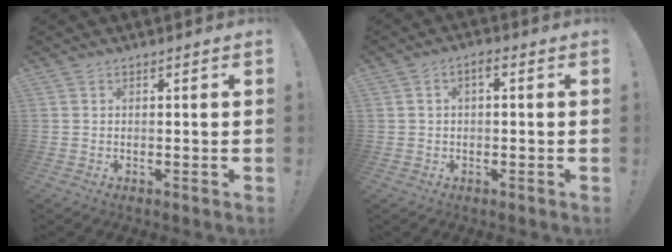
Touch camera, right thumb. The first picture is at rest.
{"total": 2.3, "force": [-0.4, 1.4, 1.8], "torque": [-0.027, 0.008, -0.009]}